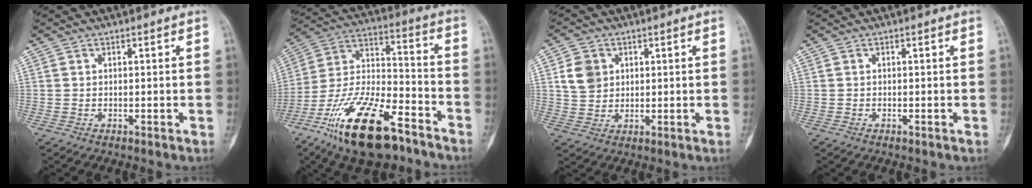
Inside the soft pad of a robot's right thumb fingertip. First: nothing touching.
{"total": 22.1, "force": [-13.8, 8.4, 15.0], "torque": [-0.300, 0.067, -0.251]}
{"total": 5.7, "force": [1.7, 4.7, 2.6], "torque": [-0.030, -0.004, 0.033]}
{"total": 0.0}